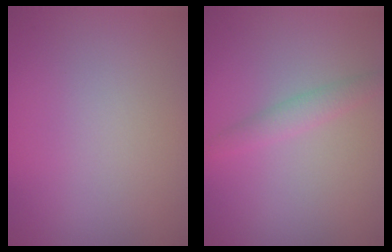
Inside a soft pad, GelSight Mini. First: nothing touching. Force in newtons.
{"total": 1.7, "press": 1.7, "slide": 0.1}